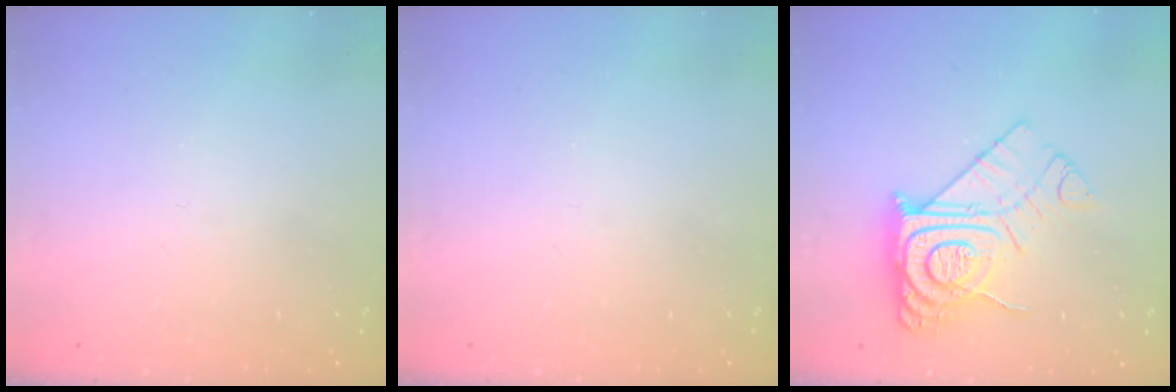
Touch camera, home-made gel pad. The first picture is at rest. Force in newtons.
{"total": 0.0}
{"total": 13.5, "press": 13.5, "slide": 1.1}